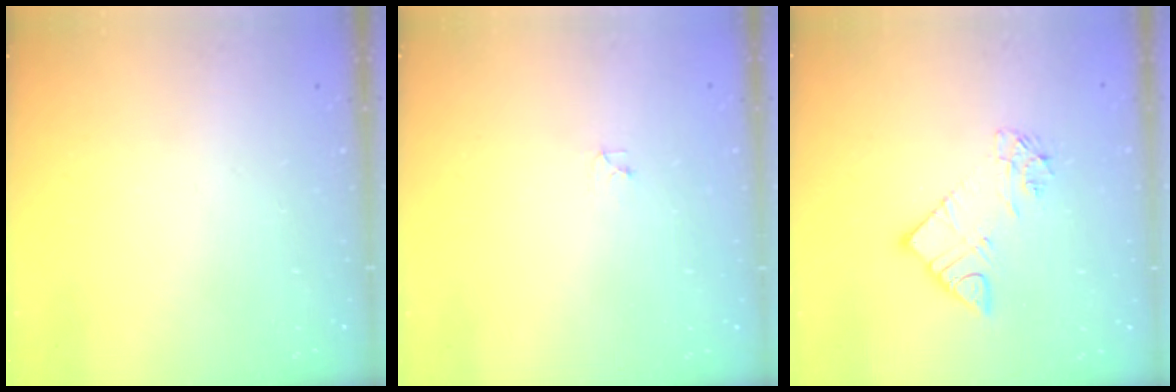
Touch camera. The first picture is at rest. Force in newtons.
{"total": 2.8, "press": 2.7, "slide": 0.4}
{"total": 7.7, "press": 7.6, "slide": 0.8}